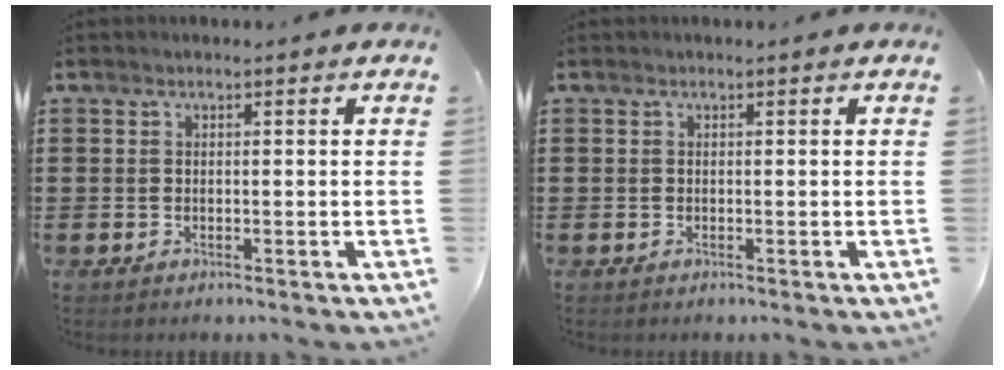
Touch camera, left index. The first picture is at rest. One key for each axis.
{"total": 0.0}